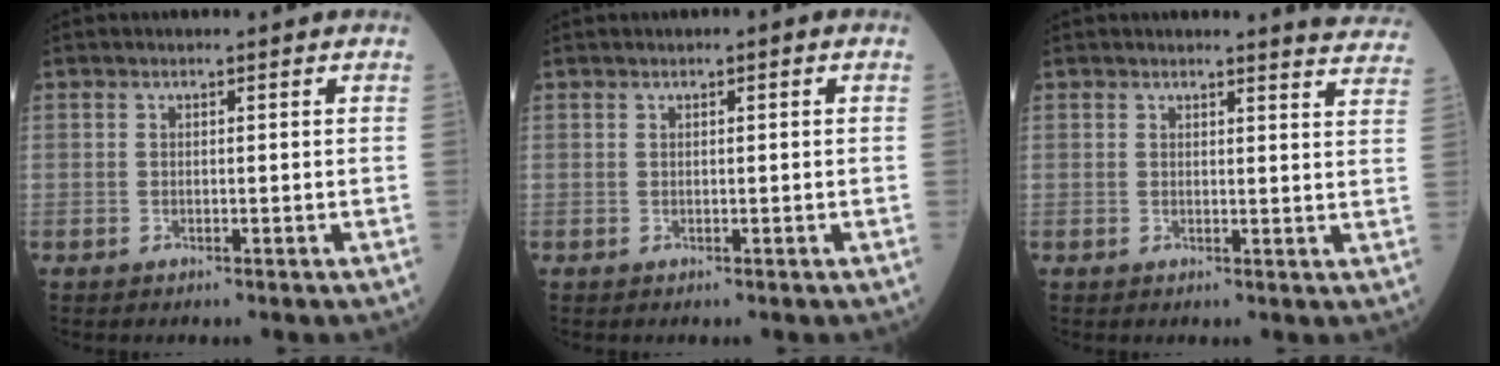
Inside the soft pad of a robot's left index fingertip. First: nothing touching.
{"total": 0.8, "force": [0.3, 0.0, 0.7], "torque": [-0.015, 0.006, 0.006]}
{"total": 7.2, "force": [7.2, 0.1, 0.7], "torque": [0.007, -0.052, 0.051]}